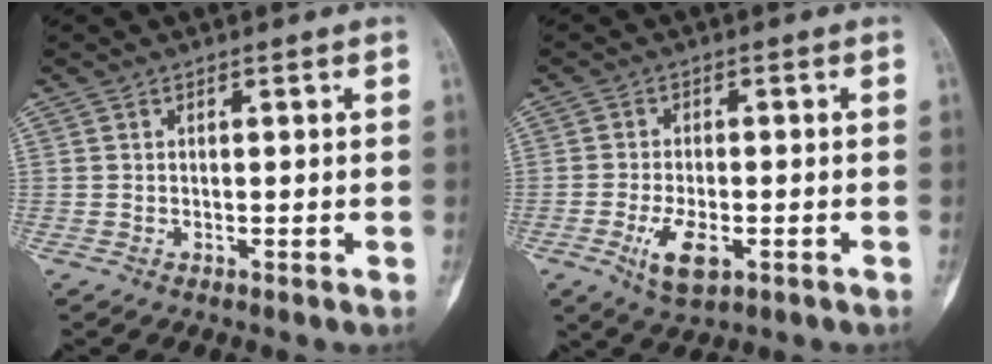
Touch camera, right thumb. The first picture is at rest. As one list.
[{"total": 6.6, "force": [-2.5, 3.0, 5.3], "torque": [-0.092, -0.002, -0.041]}]